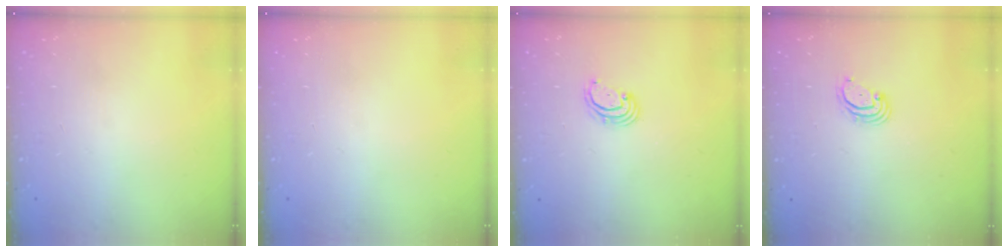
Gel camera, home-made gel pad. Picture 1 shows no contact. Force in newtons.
{"total": 0.0}
{"total": 2.5, "press": 2.5, "slide": 0.3}
{"total": 3.0, "press": 3.0, "slide": 0.3}